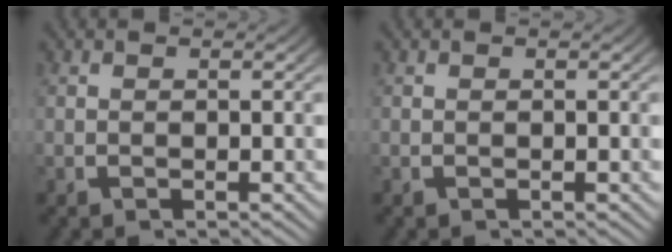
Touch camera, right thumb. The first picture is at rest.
{"total": 0.0}